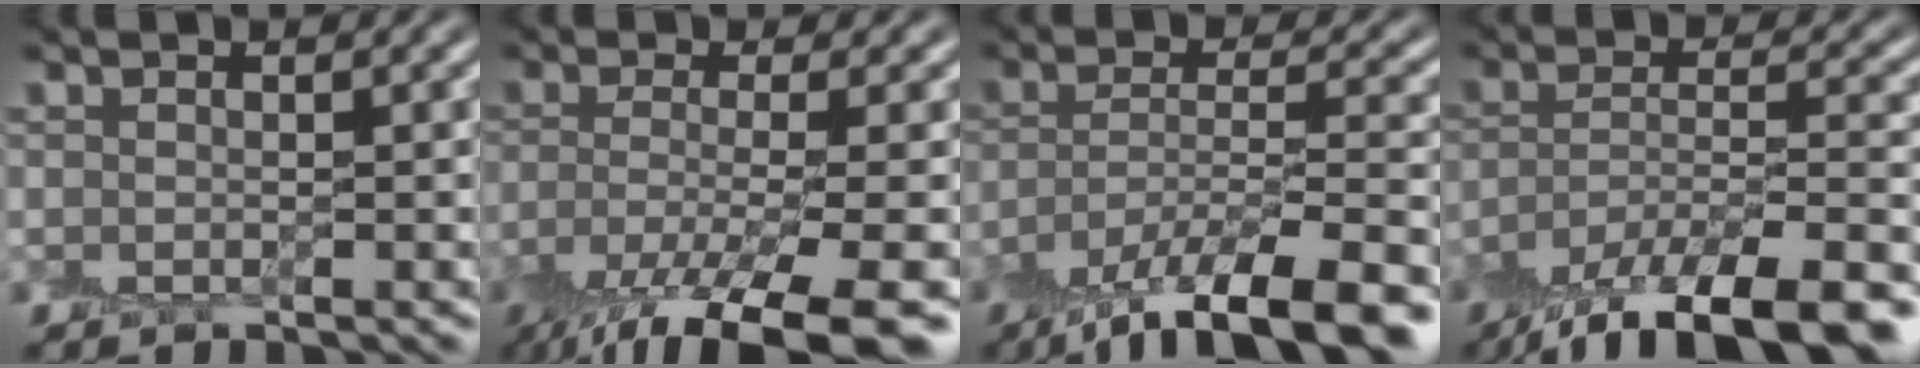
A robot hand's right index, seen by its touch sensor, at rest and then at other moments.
{"total": 9.9, "force": [-5.5, 2.6, 7.8], "torque": [-0.122, -0.020, -0.101]}
{"total": 11.2, "force": [-7.1, 3.5, 8.0], "torque": [-0.135, -0.010, -0.120]}
{"total": 12.4, "force": [-8.9, 4.0, 7.6], "torque": [-0.142, -0.008, -0.143]}